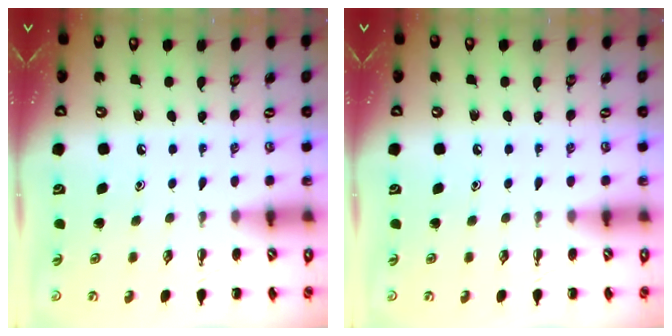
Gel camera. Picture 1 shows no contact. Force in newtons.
{"total": 0.0}